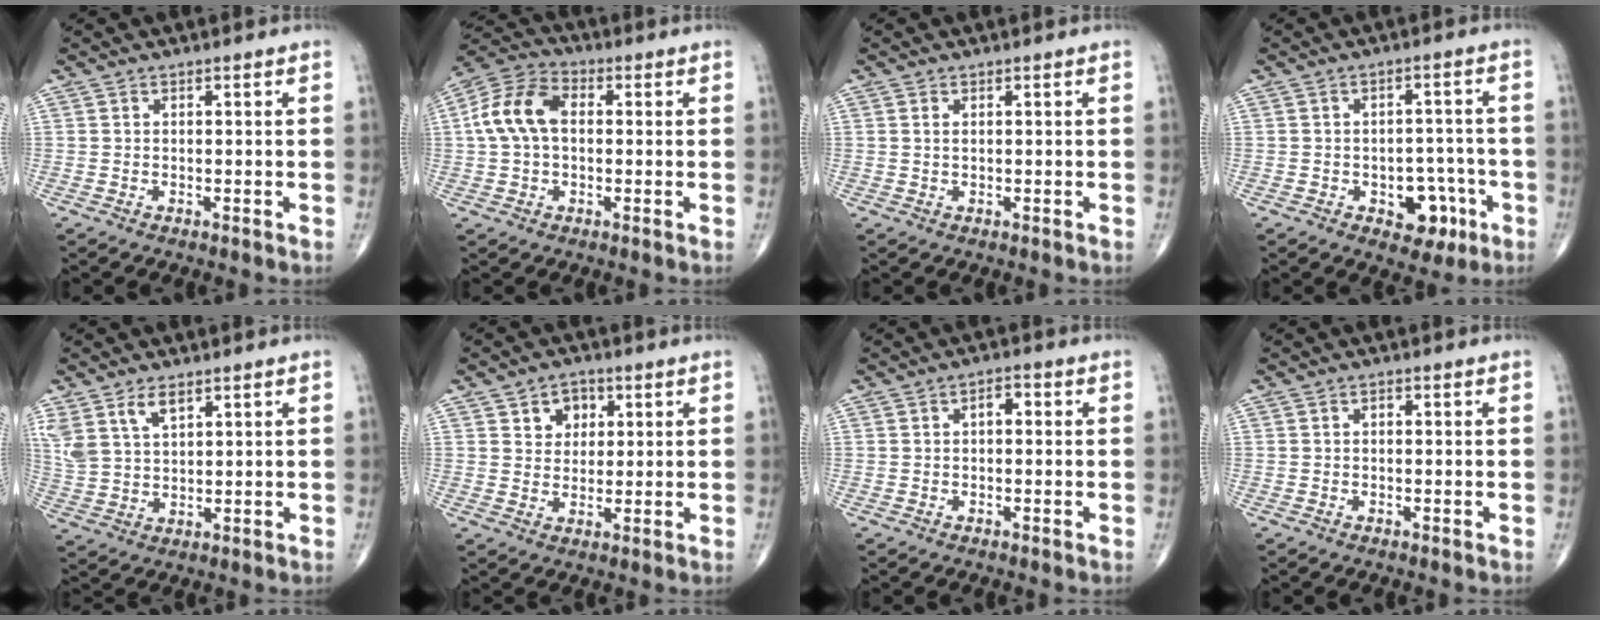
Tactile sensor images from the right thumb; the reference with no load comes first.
{"total": 10.8, "force": [0.9, 7.1, 8.1], "torque": [-0.163, 0.031, 0.008]}
{"total": 0.8, "force": [0.3, 0.3, 0.6], "torque": [-0.017, 0.005, 0.007]}
{"total": 7.8, "force": [-3.2, 5.1, 4.9], "torque": [-0.027, 0.027, -0.036]}
{"total": 7.7, "force": [4.5, 3.9, 4.9], "torque": [-0.100, -0.010, 0.099]}
{"total": 5.4, "force": [2.2, 4.2, 2.6], "torque": [-0.011, -0.007, 0.033]}
{"total": 2.5, "force": [0.3, 1.4, 2.0], "torque": [-0.024, 0.009, -0.002]}
{"total": 0.8, "force": [0.0, 0.5, 0.6], "torque": [-0.009, 0.002, -0.002]}